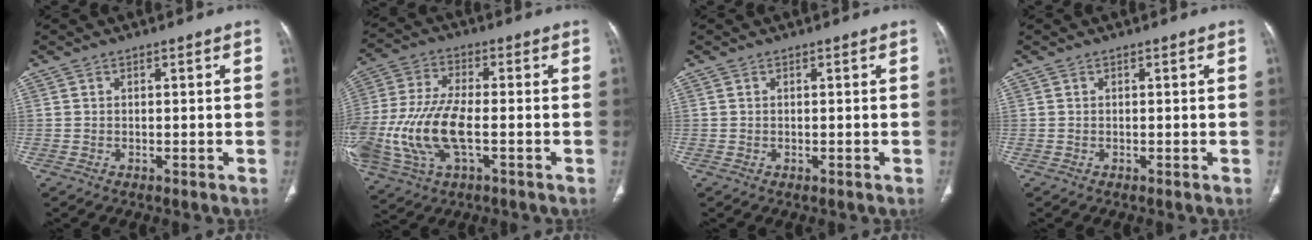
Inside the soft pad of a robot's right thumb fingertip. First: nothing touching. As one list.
[{"total": 17.9, "force": [-3.9, 8.3, 15.4], "torque": [-0.360, 0.005, -0.064]}, {"total": 0.0}, {"total": 0.0}]